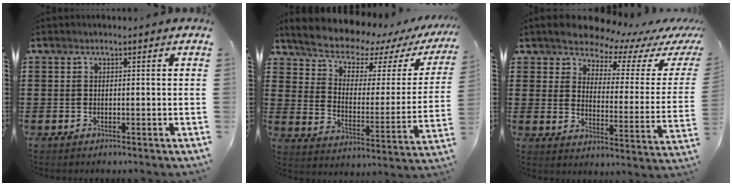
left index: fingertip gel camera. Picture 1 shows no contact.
{"total": 7.1, "force": [6.5, 1.9, 2.3], "torque": [-0.075, -0.047, 0.108]}
{"total": 5.7, "force": [5.5, 1.3, 0.9], "torque": [-0.046, -0.047, 0.092]}